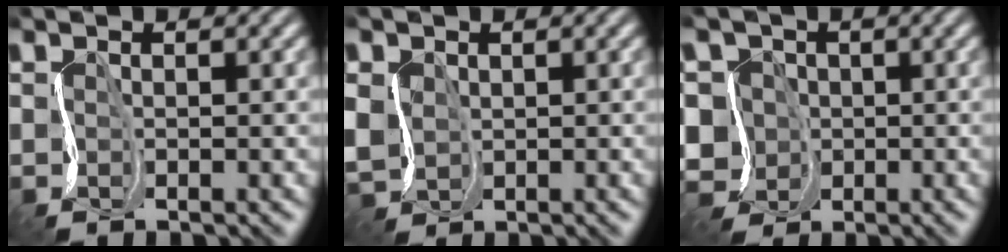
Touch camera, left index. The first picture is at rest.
{"total": 2.9, "force": [0.2, 2.6, 1.2], "torque": [-0.043, -0.002, -0.001]}
{"total": 6.2, "force": [-1.0, 5.7, 2.2], "torque": [-0.043, 0.020, -0.062]}